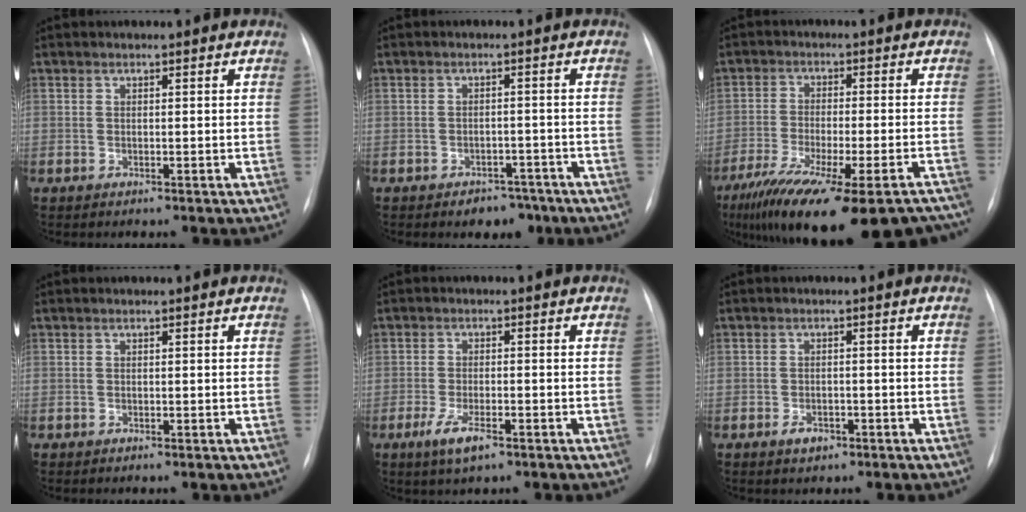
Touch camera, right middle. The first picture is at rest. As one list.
[{"total": 4.0, "force": [-2.8, 2.6, 1.2], "torque": [-0.012, 0.012, -0.030]}, {"total": 25.1, "force": [-20.2, 4.2, 14.2], "torque": [-0.194, -0.041, -0.285]}, {"total": 0.0}, {"total": 4.5, "force": [-2.5, 1.3, 3.5], "torque": [-0.077, -0.008, -0.040]}, {"total": 2.4, "force": [-1.4, 1.5, 1.2], "torque": [-0.021, 0.002, -0.015]}]